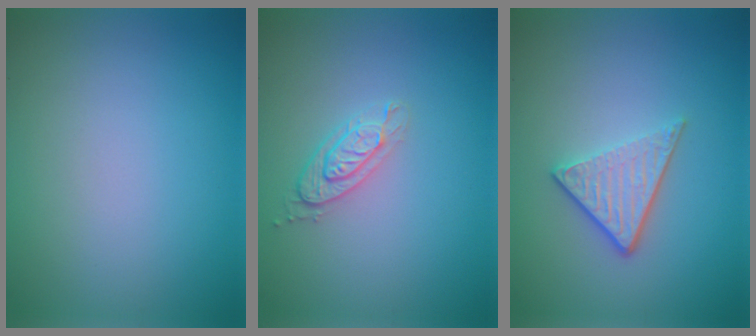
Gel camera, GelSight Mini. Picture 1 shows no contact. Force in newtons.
{"total": 2.1, "press": 2.0, "slide": 0.7}
{"total": 3.4, "press": 2.6, "slide": 2.2}